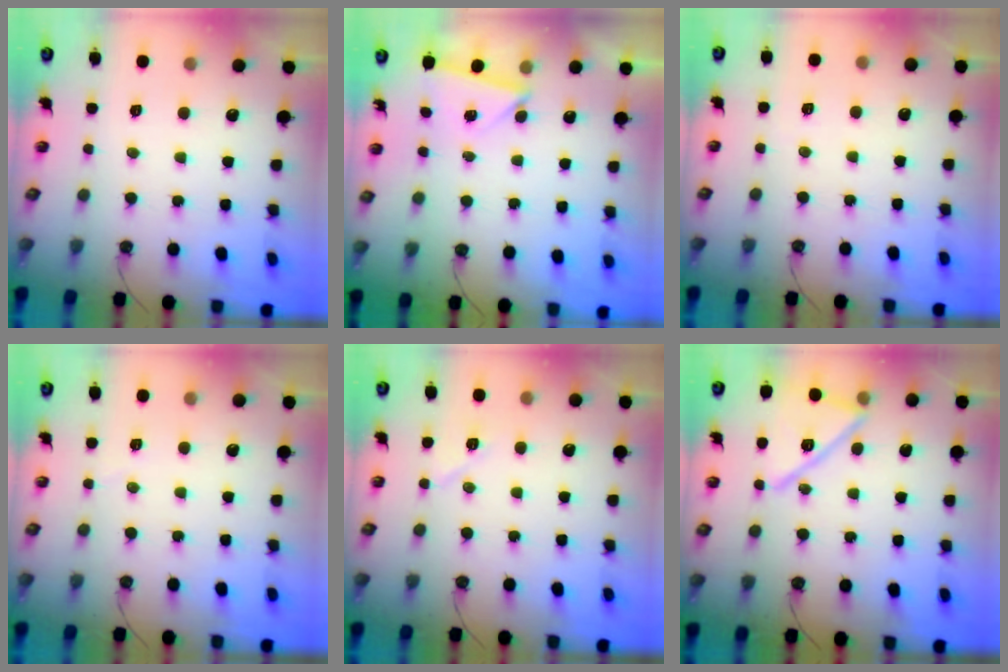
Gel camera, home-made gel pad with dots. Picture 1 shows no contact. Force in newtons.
{"total": 3.1, "press": 3.1, "slide": 0.5}
{"total": 1.6, "press": 1.5, "slide": 0.5}
{"total": 2.6, "press": 2.5, "slide": 0.8}
{"total": 6.6, "press": 6.4, "slide": 1.7}
{"total": 15.6, "press": 15.6, "slide": 0.8}